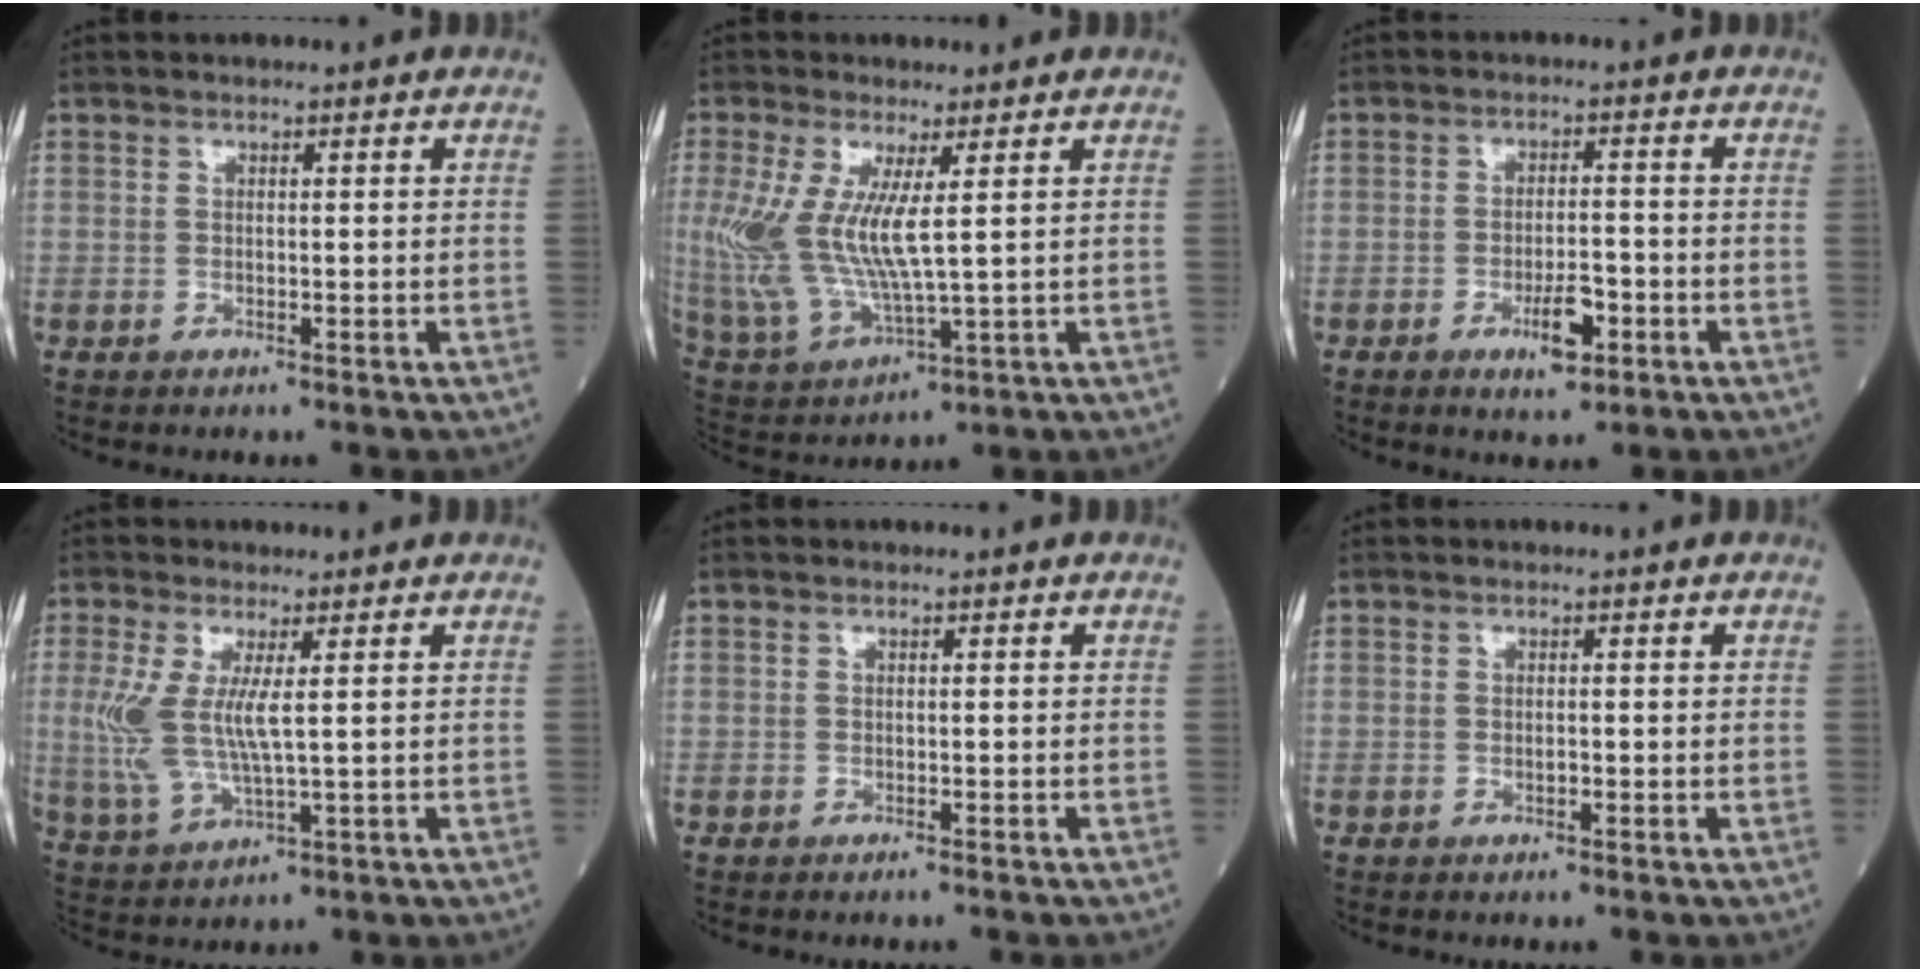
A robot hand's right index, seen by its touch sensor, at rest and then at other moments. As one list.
[{"total": 11.2, "force": [1.8, 2.2, 10.8], "torque": [-0.259, -0.012, 0.046]}, {"total": 5.1, "force": [-2.2, 1.6, 4.3], "torque": [-0.073, -0.001, -0.032]}, {"total": 7.7, "force": [1.1, 1.5, 7.4], "torque": [-0.185, -0.006, 0.027]}, {"total": 1.2, "force": [-1.0, -0.1, 0.5], "torque": [-0.006, 0.001, -0.013]}, {"total": 0.6, "force": [-0.2, 0.2, 0.6], "torque": [-0.013, -0.001, -0.002]}]